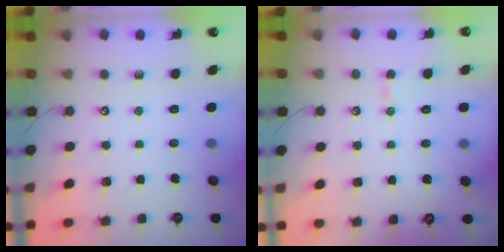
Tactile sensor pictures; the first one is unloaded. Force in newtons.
{"total": 2.2, "press": 2.2, "slide": 0.3}